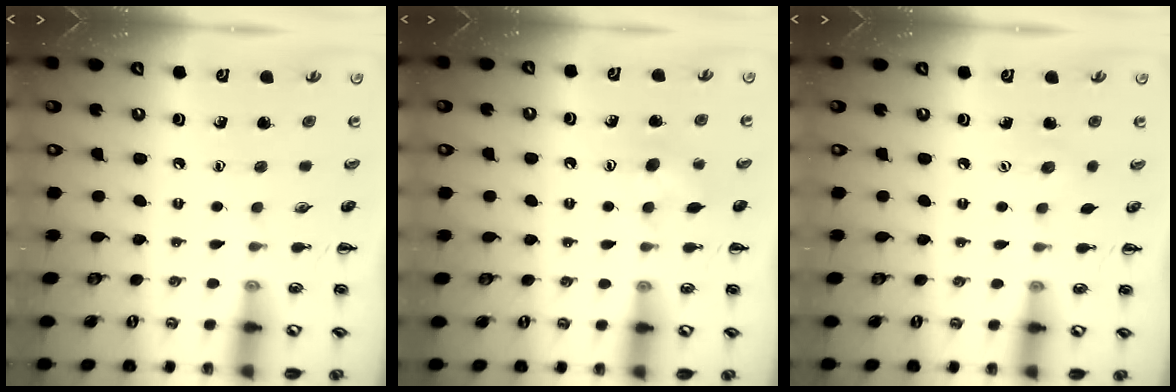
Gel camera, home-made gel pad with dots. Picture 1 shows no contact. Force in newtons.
{"total": 4.9, "press": 4.8, "slide": 0.8}
{"total": 3.7, "press": 3.6, "slide": 0.9}